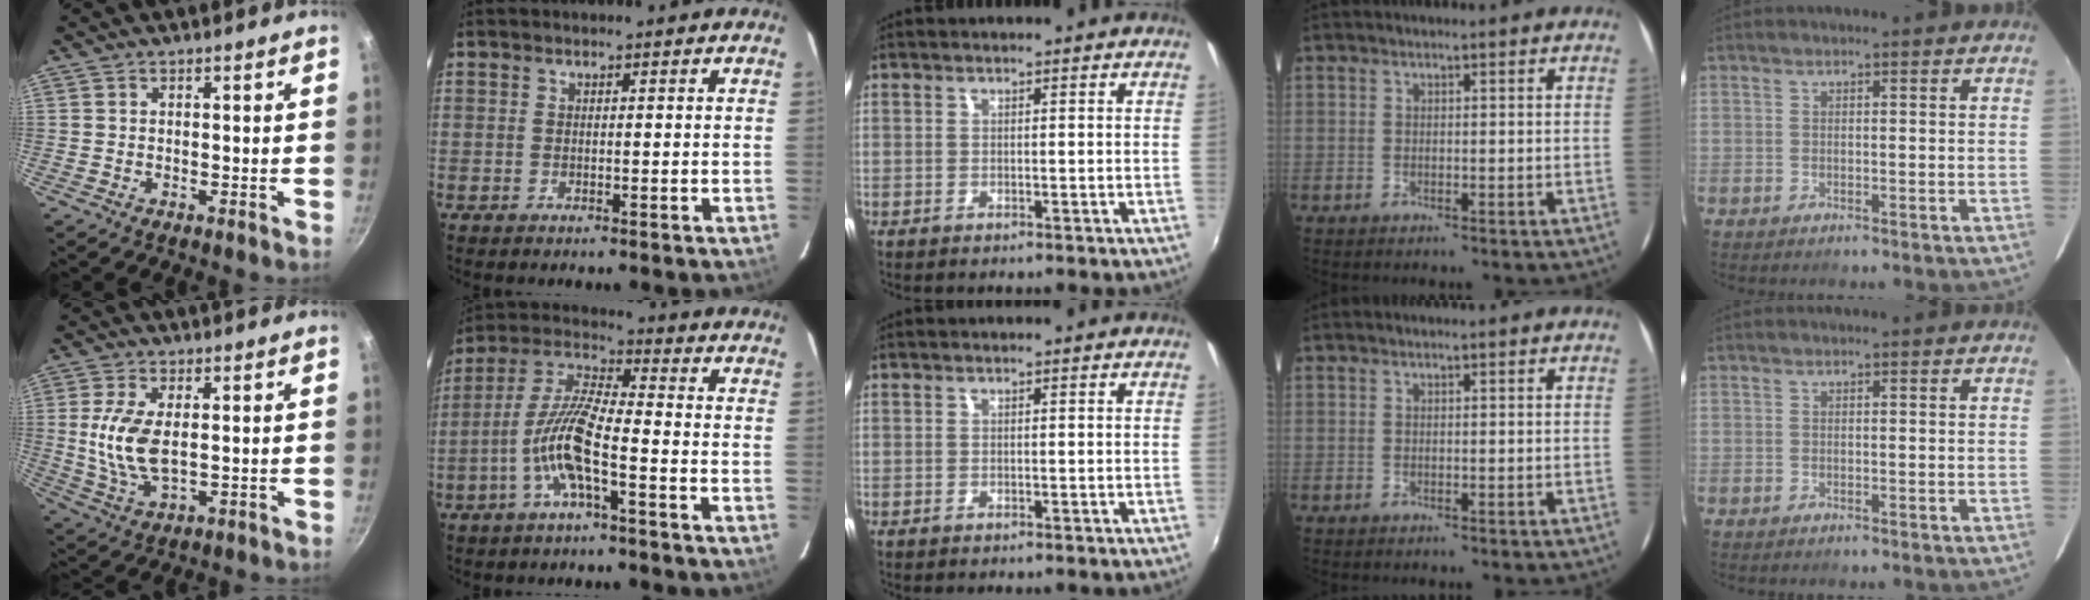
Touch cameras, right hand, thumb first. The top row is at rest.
{"thumb": {"total": 9.8, "force": [0.8, 4.8, 8.5], "torque": [-0.173, -0.008, 0.019]}, "index": {"total": 10.2, "force": [-4.2, 1.4, 9.2], "torque": [-0.201, 0.004, -0.084]}}